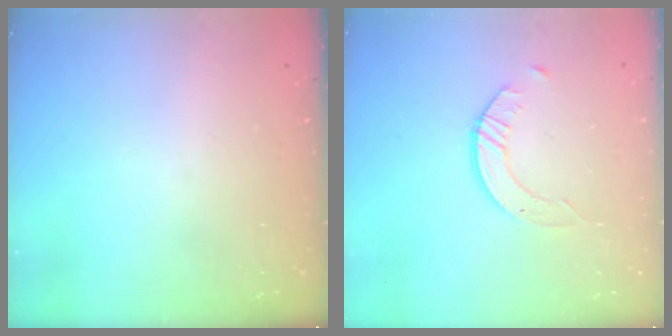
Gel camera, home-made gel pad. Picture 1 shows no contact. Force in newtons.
{"total": 2.5, "press": 2.5, "slide": 0.3}